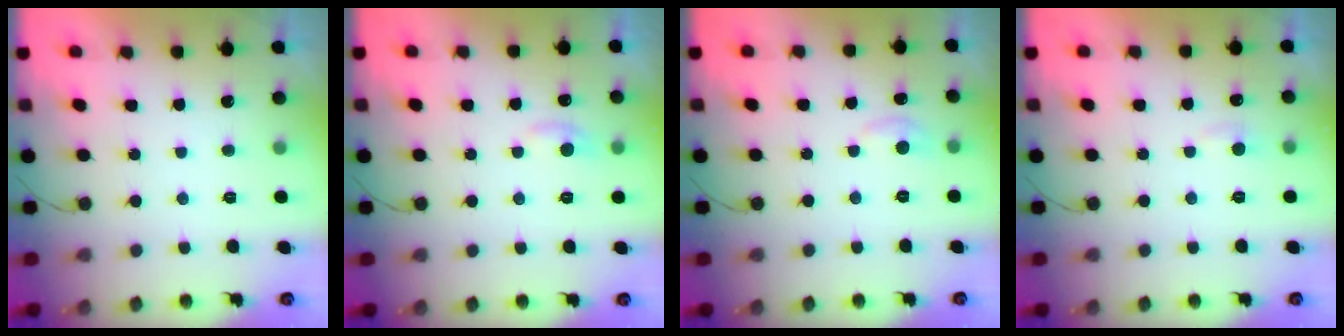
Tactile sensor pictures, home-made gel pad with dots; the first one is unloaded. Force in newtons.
{"total": 4.5, "press": 4.4, "slide": 0.6}
{"total": 5.4, "press": 5.3, "slide": 0.7}
{"total": 3.8, "press": 3.7, "slide": 0.4}